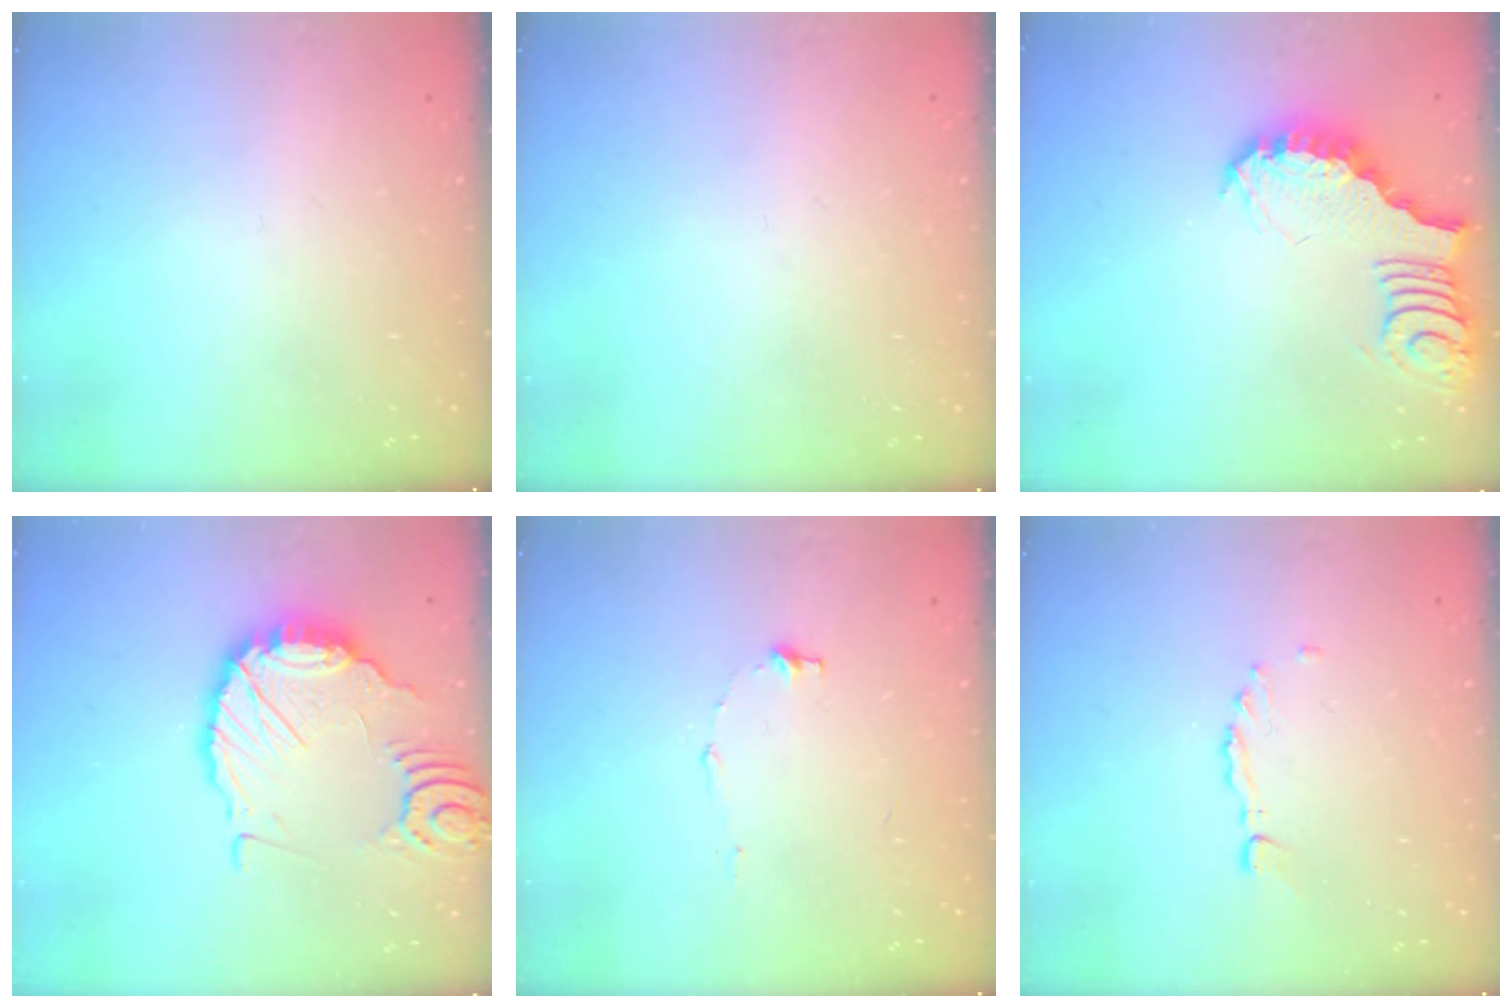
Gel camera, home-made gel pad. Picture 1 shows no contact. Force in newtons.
{"total": 0.0}
{"total": 3.9, "press": 3.8, "slide": 0.6}
{"total": 12.8, "press": 12.7, "slide": 1.7}
{"total": 5.6, "press": 5.6, "slide": 0.5}
{"total": 1.1, "press": 1.1, "slide": 0.3}